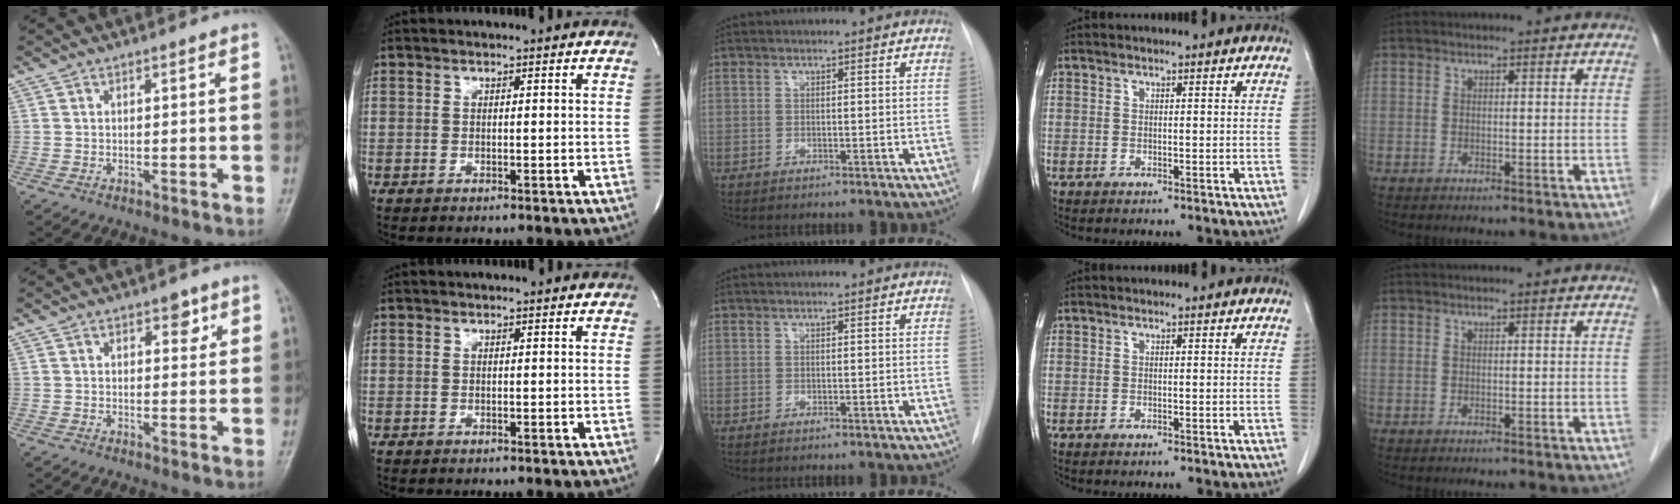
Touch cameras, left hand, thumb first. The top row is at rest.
{"thumb": {"total": 2.7, "force": [1.4, 1.7, 1.6], "torque": [0.001, -0.004, 0.016]}}